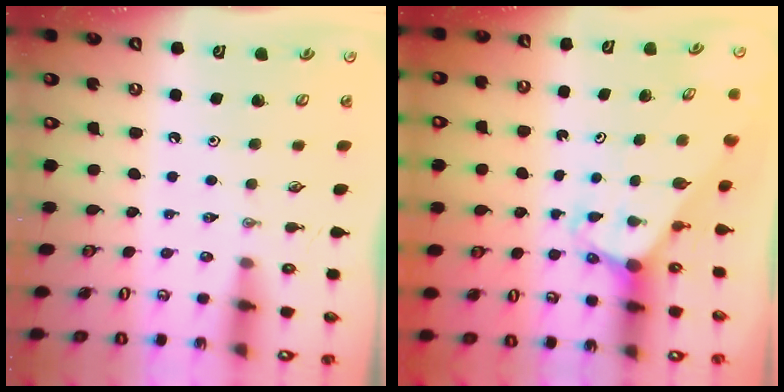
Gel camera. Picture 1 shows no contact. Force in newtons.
{"total": 3.3, "press": 3.3, "slide": 0.1}